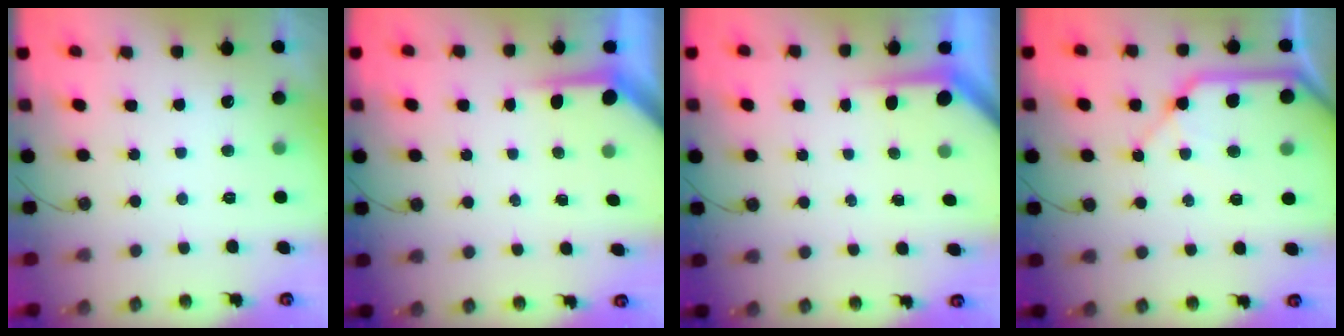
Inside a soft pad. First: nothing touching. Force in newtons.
{"total": 4.0, "press": 4.0, "slide": 0.3}
{"total": 3.8, "press": 3.8, "slide": 0.3}
{"total": 15.0, "press": 14.8, "slide": 2.0}